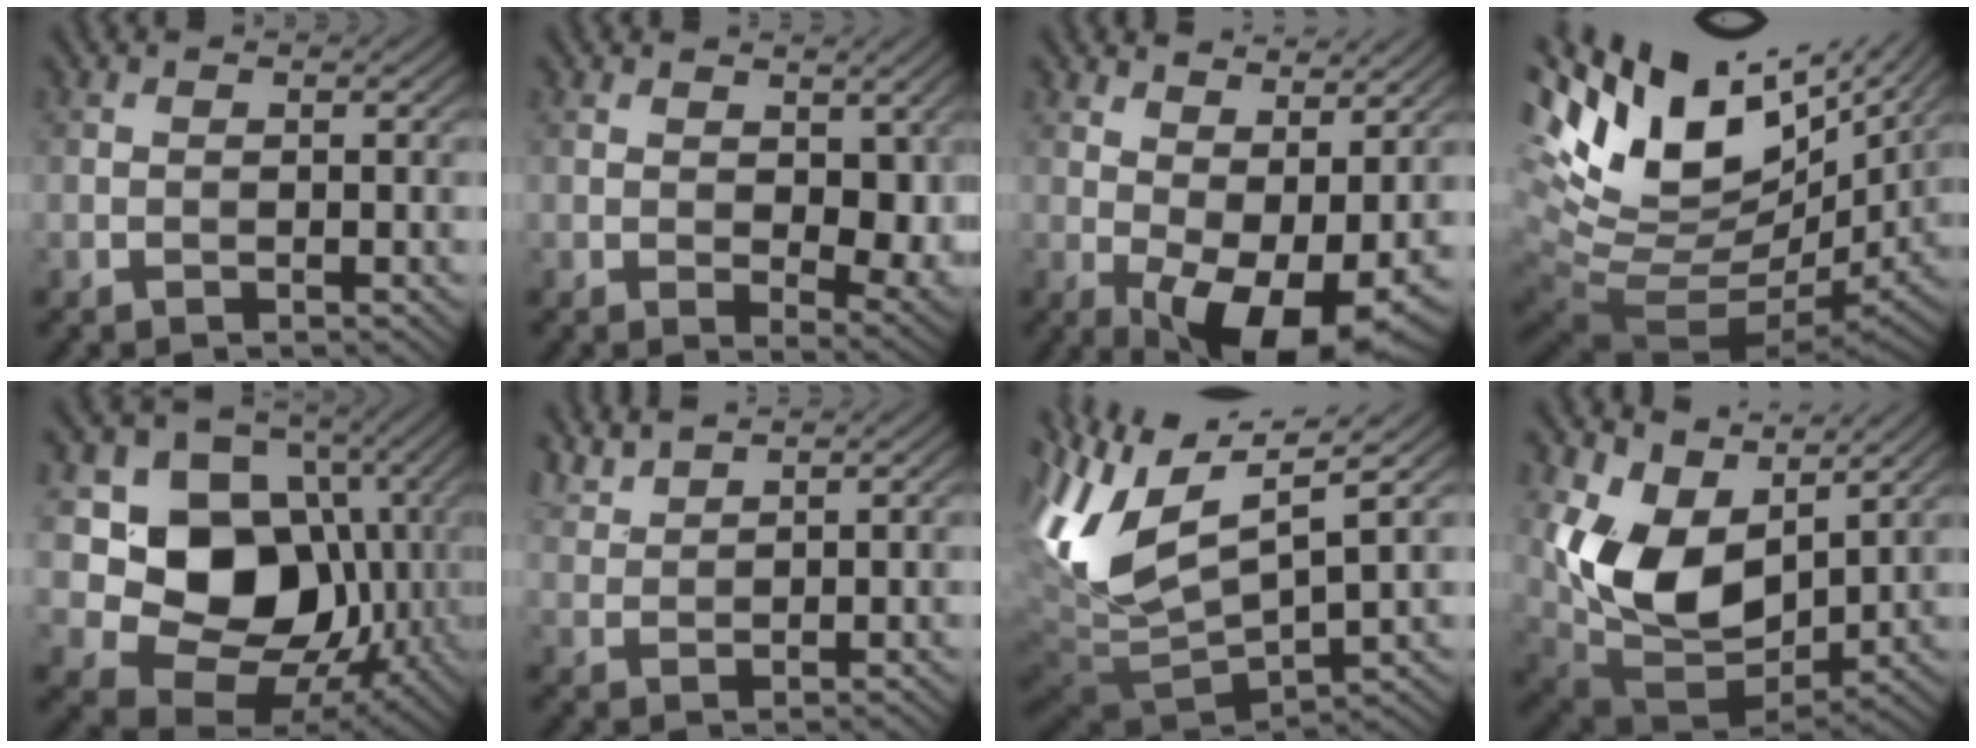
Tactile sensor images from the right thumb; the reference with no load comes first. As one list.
[{"total": 7.5, "force": [1.4, 4.2, 6.0], "torque": [-0.092, -0.012, 0.028]}, {"total": 11.3, "force": [1.2, 5.7, 9.7], "torque": [-0.148, -0.009, 0.035]}, {"total": 17.0, "force": [7.5, 8.2, 12.9], "torque": [-0.251, 0.012, 0.167]}, {"total": 14.1, "force": [0.2, 11.6, 8.0], "torque": [-0.144, -0.019, -0.005]}, {"total": 3.5, "force": [3.2, 0.6, 1.2], "torque": [-0.033, 0.005, 0.071]}, {"total": 13.8, "force": [4.2, 4.8, 12.2], "torque": [-0.275, 0.007, 0.089]}, {"total": 12.5, "force": [4.9, 7.9, 8.4], "torque": [-0.199, -0.001, 0.094]}]